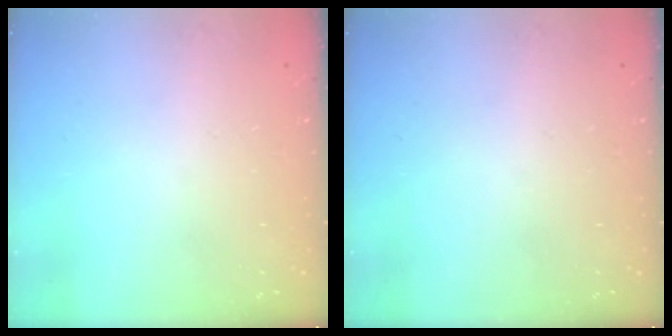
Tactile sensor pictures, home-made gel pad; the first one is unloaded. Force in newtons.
{"total": 0.0}